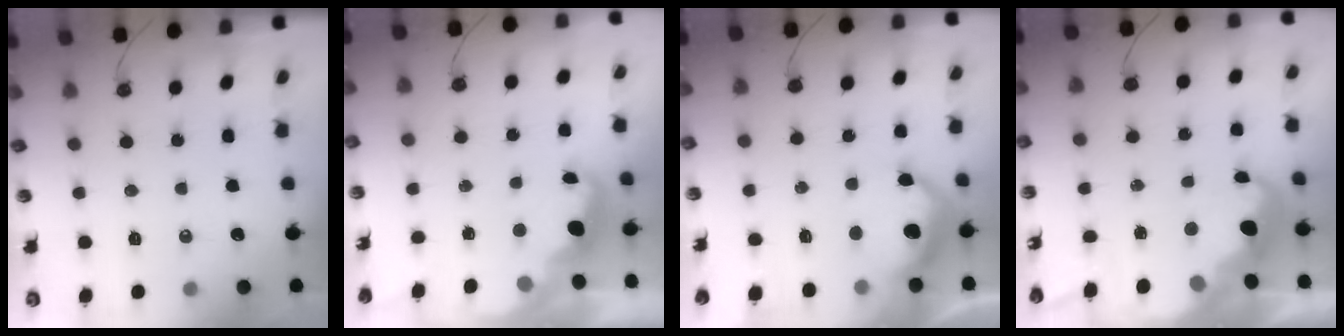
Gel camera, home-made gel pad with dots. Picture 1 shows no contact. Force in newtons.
{"total": 2.7, "press": 2.6, "slide": 0.7}
{"total": 12.1, "press": 12.0, "slide": 0.7}
{"total": 7.9, "press": 7.9, "slide": 0.6}